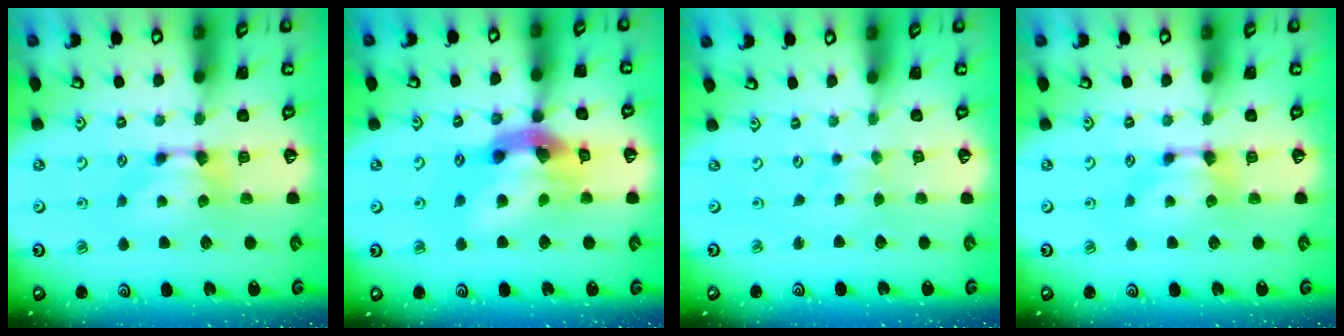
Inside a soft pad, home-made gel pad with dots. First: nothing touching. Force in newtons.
{"total": 10.3, "press": 9.8, "slide": 3.1}
{"total": 2.9, "press": 2.9, "slide": 0.0}
{"total": 0.0}